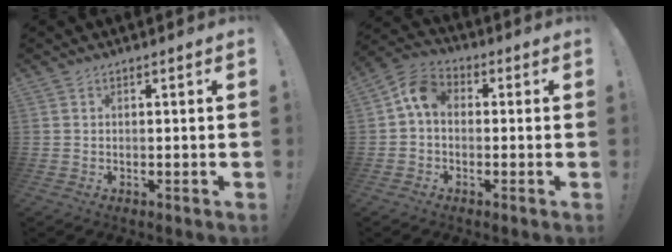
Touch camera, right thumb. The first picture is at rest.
{"total": 7.4, "force": [0.6, 5.3, 5.2], "torque": [-0.103, 0.010, 0.015]}